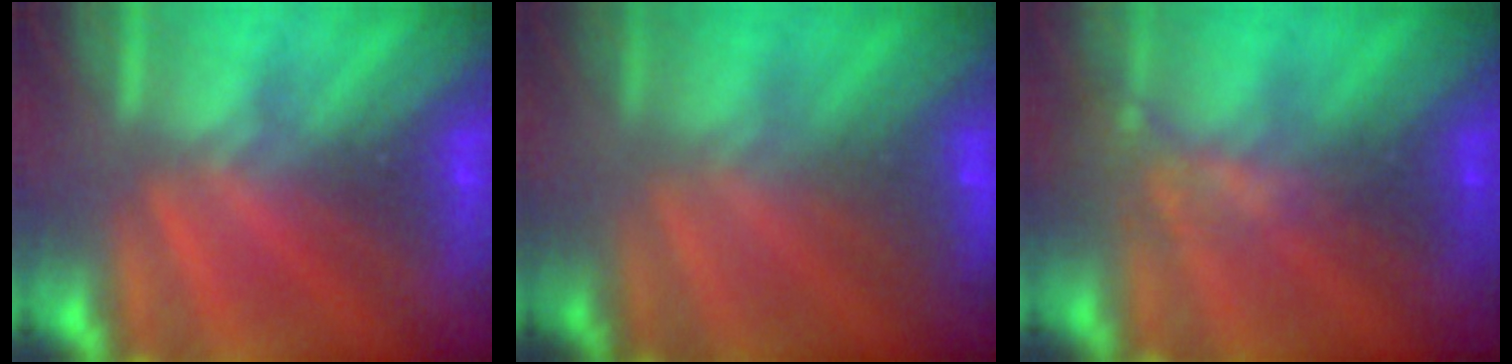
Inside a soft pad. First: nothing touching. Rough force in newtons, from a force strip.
{"total": 2.9}
{"total": 2.1}